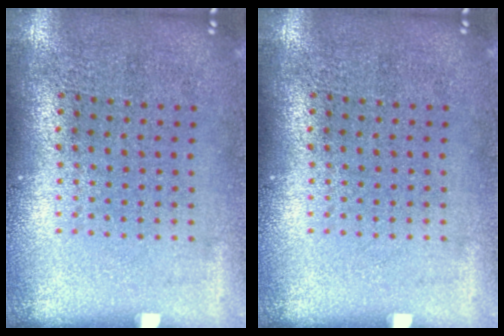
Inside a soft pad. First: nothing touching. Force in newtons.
{"total": 0.0}